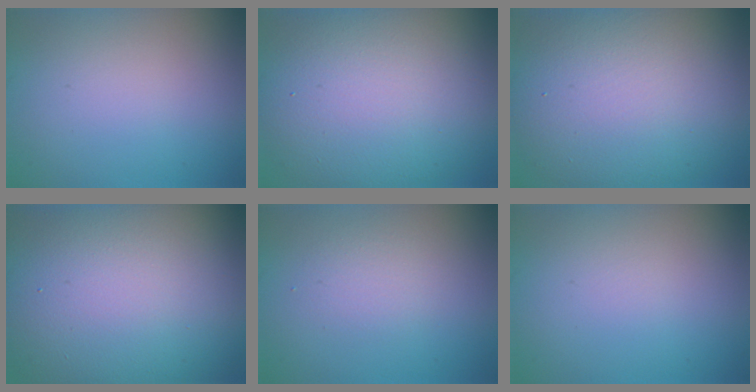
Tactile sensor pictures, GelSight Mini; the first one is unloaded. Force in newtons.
{"total": 13.2, "press": 13.2, "slide": 0.9}
{"total": 13.0, "press": 12.9, "slide": 0.9}
{"total": 19.0, "press": 19.0, "slide": 1.0}
{"total": 1.7, "press": 1.7, "slide": 0.1}
{"total": 0.0}